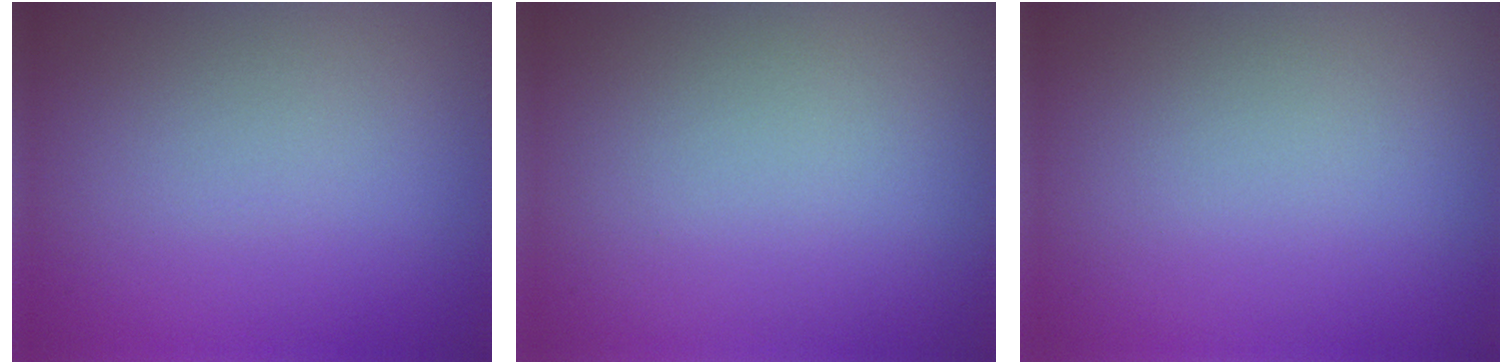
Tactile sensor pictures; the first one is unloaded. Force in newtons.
{"total": 0.0}
{"total": 0.0}